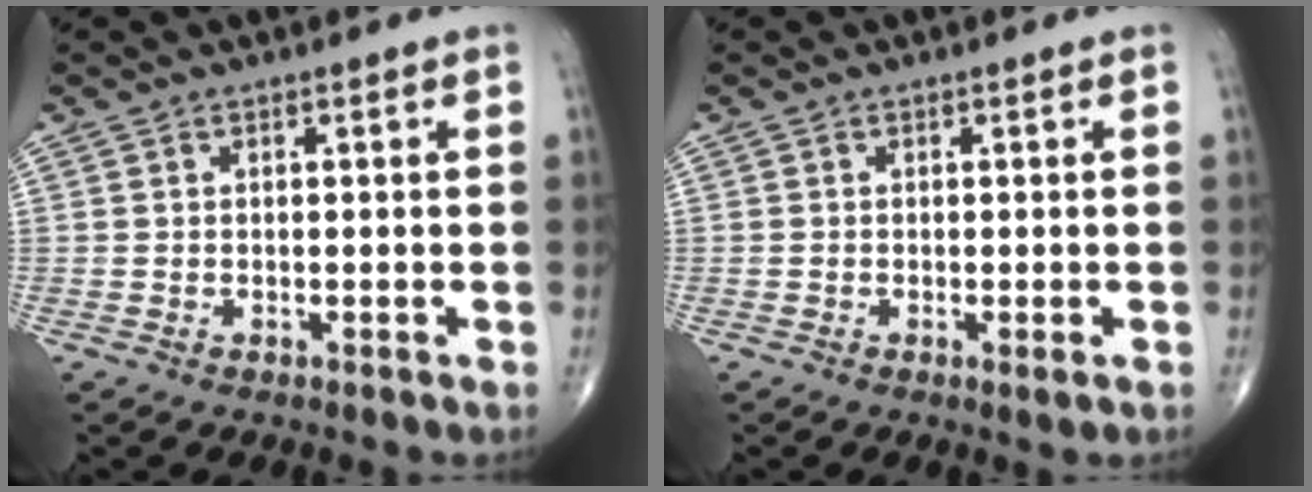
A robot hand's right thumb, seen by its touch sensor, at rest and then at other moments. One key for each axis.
{"total": 1.1, "fx": -0.3, "fy": 0.2, "fz": 1.0, "tx": -0.020, "ty": -0.005, "tz": -0.005}